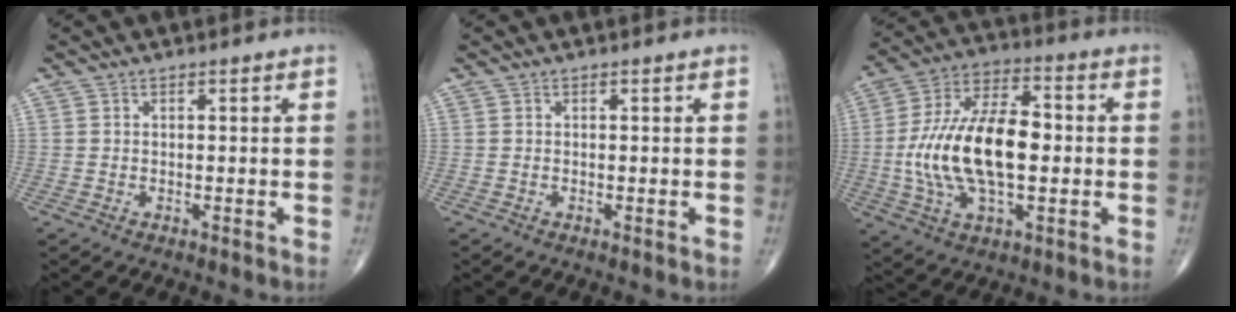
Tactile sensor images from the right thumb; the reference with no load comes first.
{"total": 0.0}
{"total": 19.8, "force": [-1.2, 9.8, 17.2], "torque": [-0.328, 0.023, -0.021]}